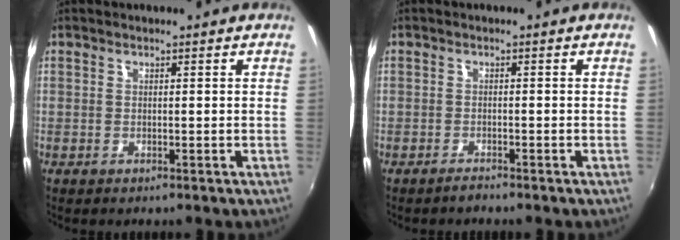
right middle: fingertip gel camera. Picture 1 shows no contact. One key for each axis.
{"total": 1.1, "fx": -1.1, "fy": 0.0, "fz": 0.1, "tx": -0.003, "ty": -0.003, "tz": -0.020}